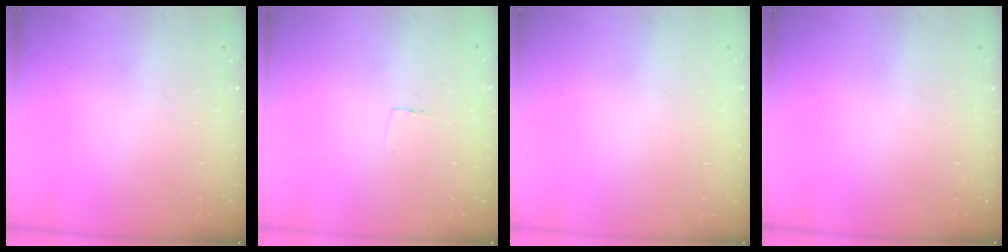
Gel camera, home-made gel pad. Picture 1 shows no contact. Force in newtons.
{"total": 2.3, "press": 2.3, "slide": 0.1}
{"total": 0.0}
{"total": 0.0}